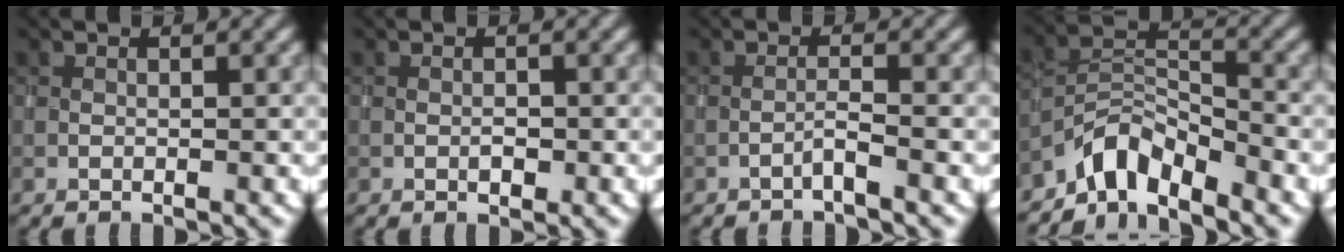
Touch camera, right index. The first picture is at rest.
{"total": 0.7, "force": [-0.2, 0.4, 0.6], "torque": [-0.008, 0.002, -0.004]}
{"total": 1.0, "force": [-0.8, -0.2, 0.7], "torque": [-0.013, 0.011, -0.020]}
{"total": 5.0, "force": [-4.2, 1.6, 2.1], "torque": [-0.028, 0.002, -0.091]}